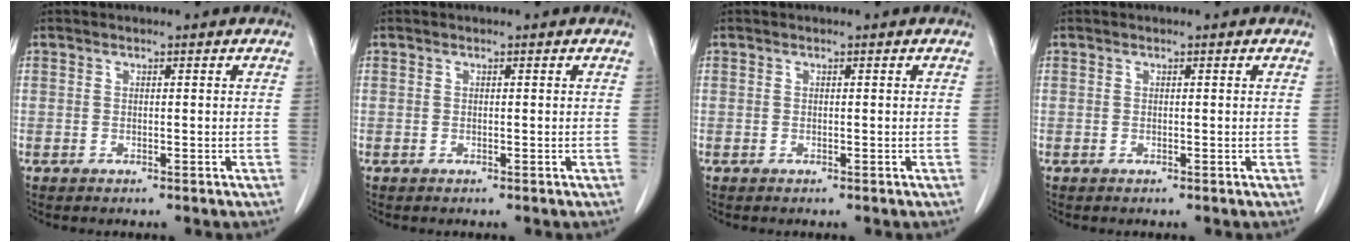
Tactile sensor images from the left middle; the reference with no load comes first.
{"total": 0.0}
{"total": 0.0}
{"total": 0.0}